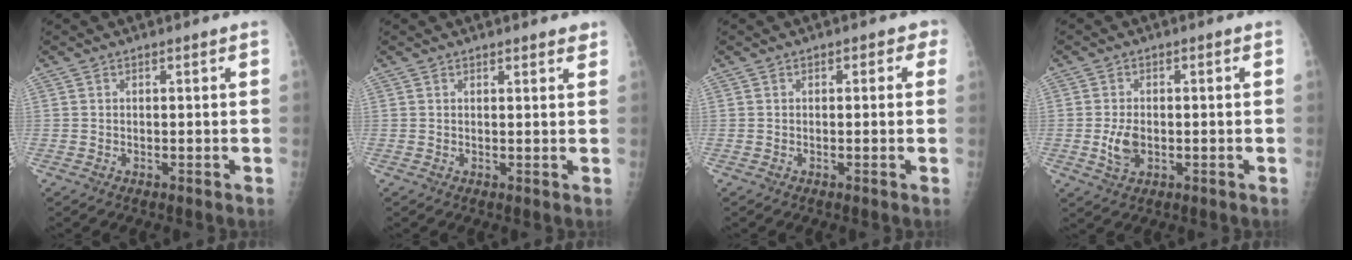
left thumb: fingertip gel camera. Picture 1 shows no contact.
{"total": 2.2, "force": [1.9, 0.6, 0.9], "torque": [0.002, -0.004, 0.021]}
{"total": 2.2, "force": [0.6, 1.5, 1.5], "torque": [0.006, 0.005, -0.002]}
{"total": 4.2, "force": [-0.8, 2.7, 3.2], "torque": [-0.061, -0.001, -0.011]}